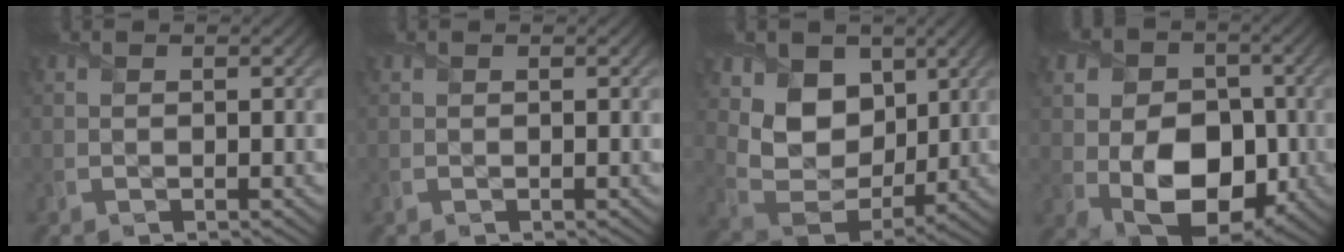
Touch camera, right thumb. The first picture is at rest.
{"total": 0.0}
{"total": 9.5, "force": [4.2, 6.9, 4.9], "torque": [-0.121, -0.016, 0.070]}
{"total": 13.3, "force": [-1.4, 9.6, 9.1], "torque": [-0.151, -0.017, -0.021]}